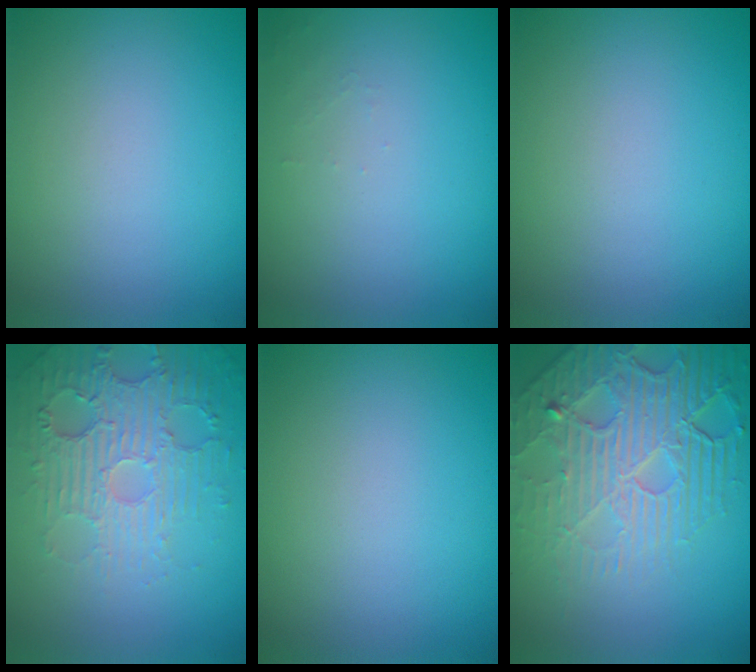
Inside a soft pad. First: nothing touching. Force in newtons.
{"total": 0.7, "press": 0.7, "slide": 0.1}
{"total": 0.0}
{"total": 4.2, "press": 3.7, "slide": 1.9}
{"total": 0.0}
{"total": 6.6, "press": 5.3, "slide": 4.0}